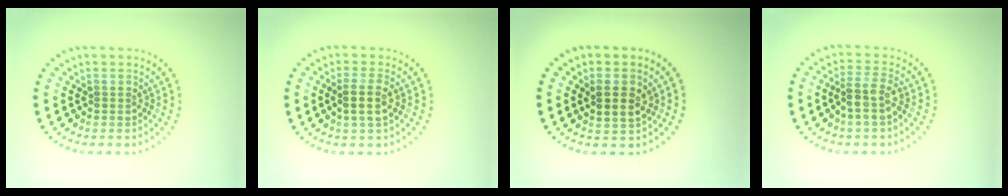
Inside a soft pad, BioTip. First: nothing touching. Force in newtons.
{"total": 2.4, "press": 2.2, "slide": 1.0}
{"total": 2.6, "press": 2.6, "slide": 0.6}
{"total": 2.5, "press": 2.2, "slide": 1.2}